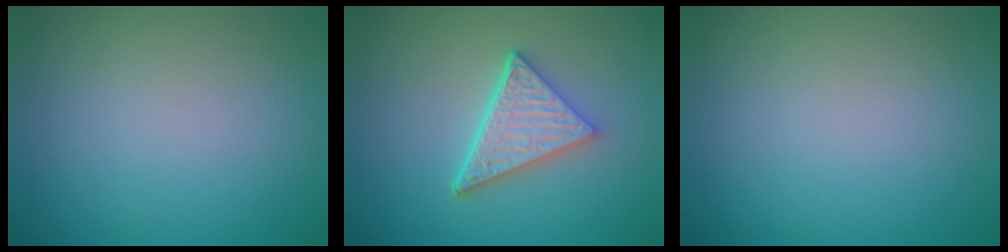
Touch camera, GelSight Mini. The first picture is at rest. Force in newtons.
{"total": 5.1, "press": 3.8, "slide": 3.5}
{"total": 0.0}